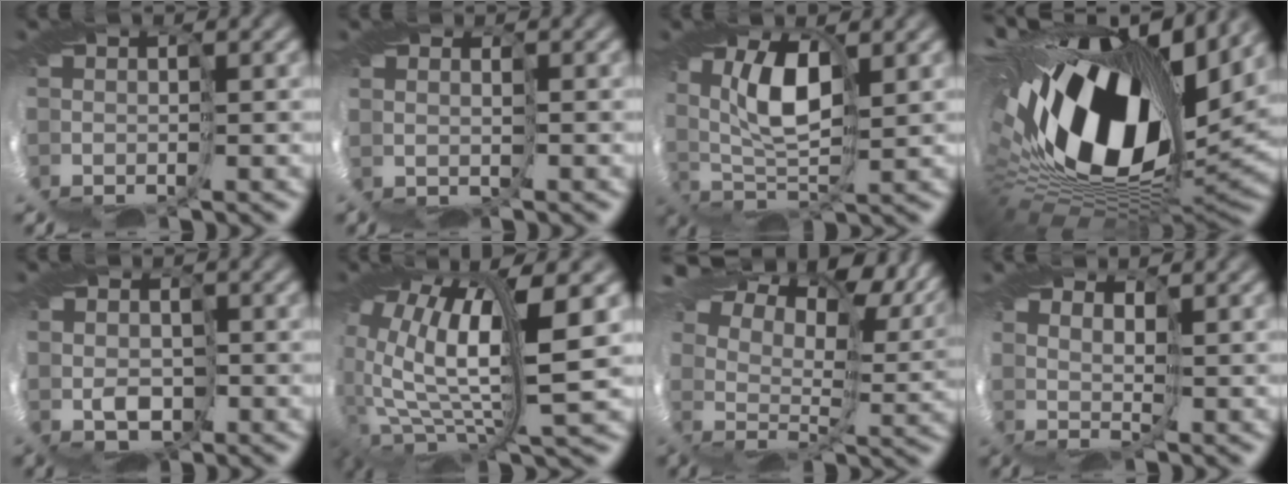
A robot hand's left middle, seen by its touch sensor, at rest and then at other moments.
{"total": 2.0, "force": [1.8, -0.2, -0.7], "torque": [0.013, -0.006, 0.037]}
{"total": 5.0, "force": [3.6, 0.6, 3.4], "torque": [-0.090, 0.015, 0.054]}
{"total": 16.7, "force": [6.2, 8.3, 13.1], "torque": [-0.267, -0.028, 0.108]}
{"total": 1.8, "force": [1.7, 0.6, -0.2], "torque": [-0.012, -0.005, 0.025]}
{"total": 9.7, "force": [2.5, 2.2, 9.1], "torque": [-0.211, -0.018, 0.065]}
{"total": 13.6, "force": [11.5, 3.4, 6.4], "torque": [-0.122, 0.033, 0.191]}
{"total": 4.0, "force": [3.2, -2.1, -1.1], "torque": [0.014, 0.006, 0.049]}